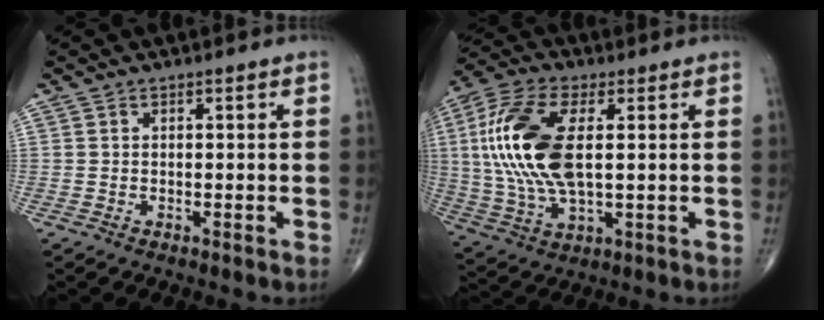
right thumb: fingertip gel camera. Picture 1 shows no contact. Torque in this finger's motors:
{"motor_torque": [1.88, 2.67, 2.05, 0.66, 0.72]}